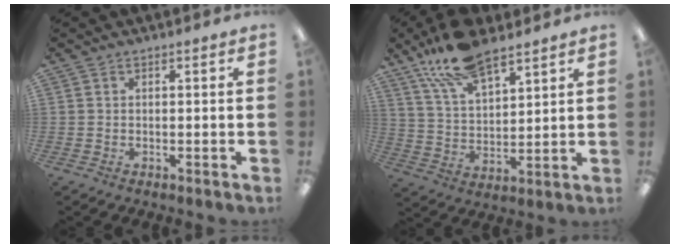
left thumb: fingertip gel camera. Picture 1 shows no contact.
{"total": 15.5, "force": [11.1, 6.3, 8.8], "torque": [-0.170, -0.043, 0.201]}